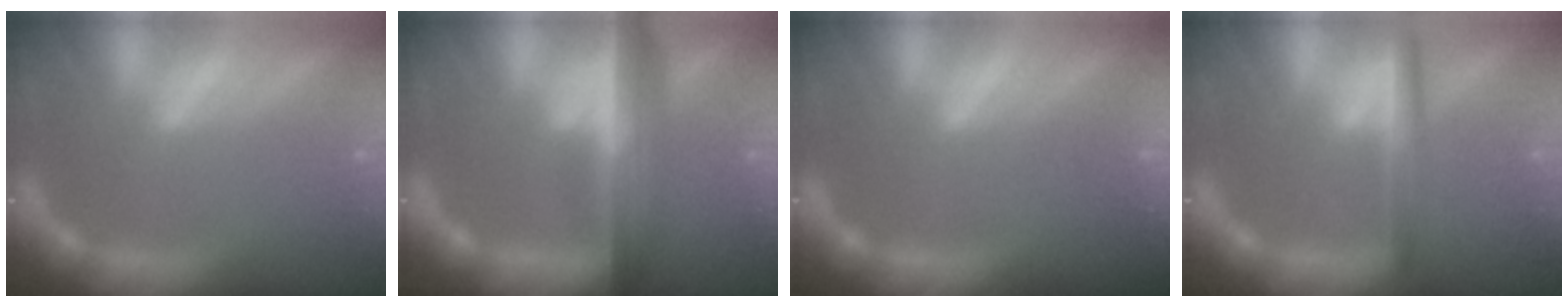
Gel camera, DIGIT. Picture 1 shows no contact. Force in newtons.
{"total": 7.5}
{"total": 7.0}
{"total": 3.5}